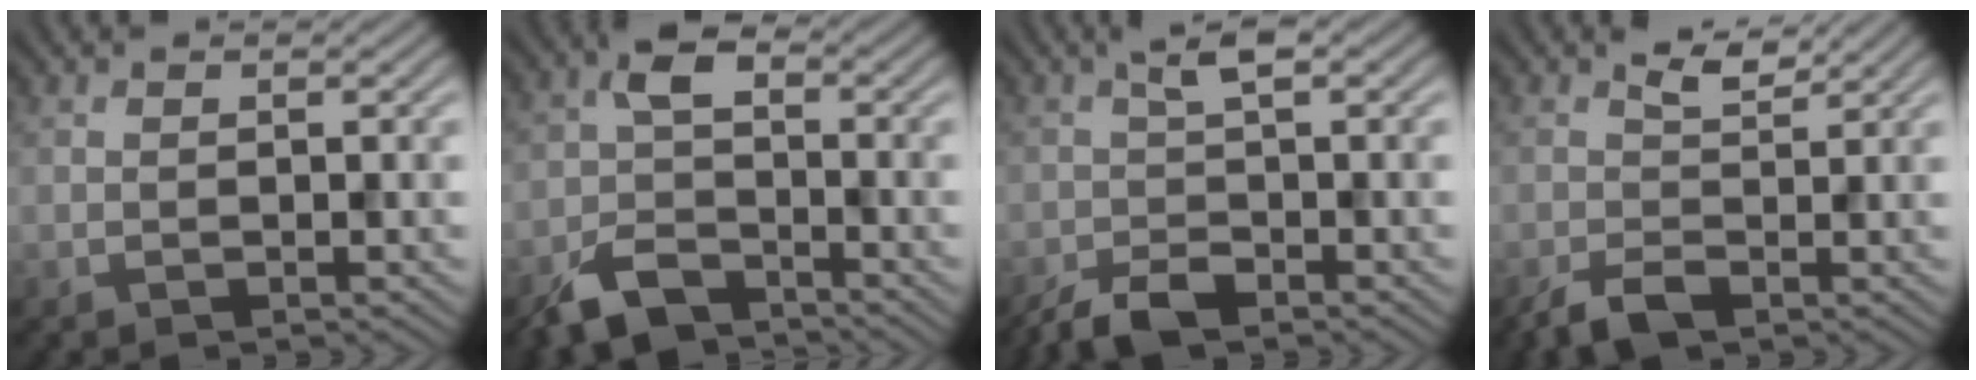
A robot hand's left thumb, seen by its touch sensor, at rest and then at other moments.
{"total": 7.0, "force": [-4.7, 3.3, 4.0], "torque": [-0.074, 0.000, -0.101]}
{"total": 4.3, "force": [-2.3, 1.3, 3.4], "torque": [-0.068, -0.002, -0.054]}
{"total": 3.3, "force": [-0.4, 1.7, 2.8], "torque": [-0.065, -0.003, -0.009]}